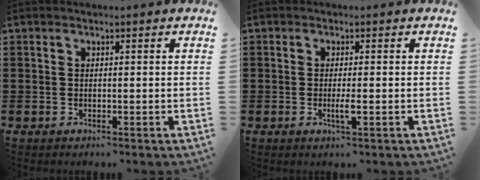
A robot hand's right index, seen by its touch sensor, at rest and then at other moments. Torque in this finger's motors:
{"motor_torque": [1.83, 0.31, 0.22, 0.11]}